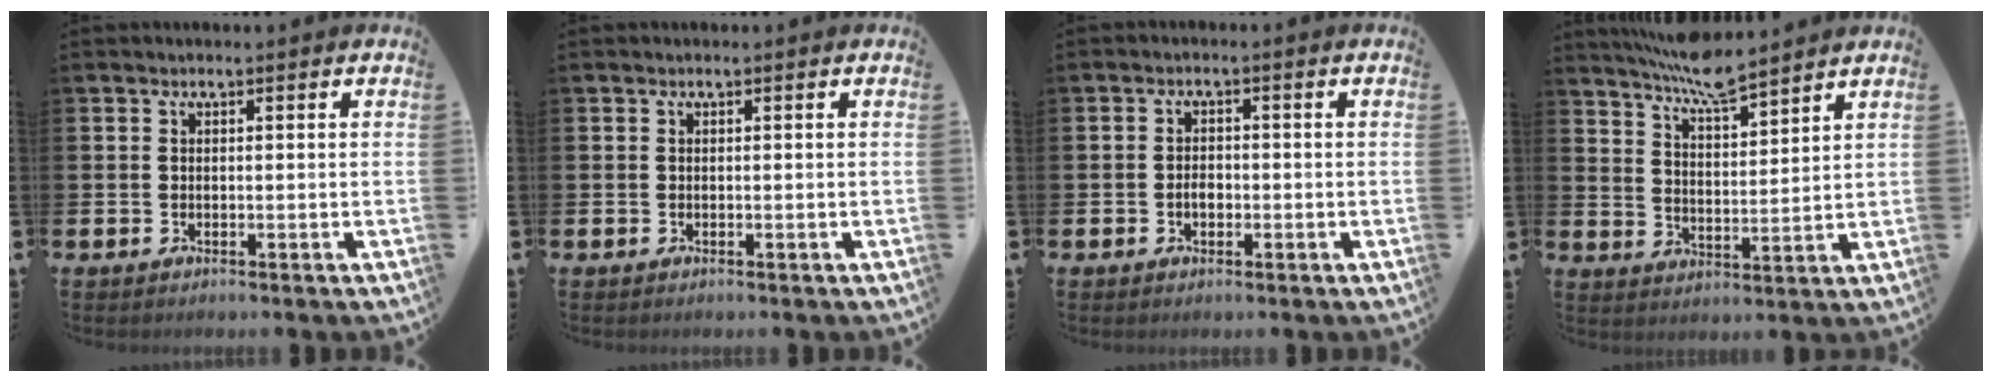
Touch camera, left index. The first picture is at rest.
{"total": 0.0}
{"total": 2.0, "force": [-0.5, 1.3, 1.4], "torque": [-0.017, 0.001, -0.013]}
{"total": 7.2, "force": [6.8, 0.5, 2.3], "torque": [-0.066, -0.038, 0.123]}